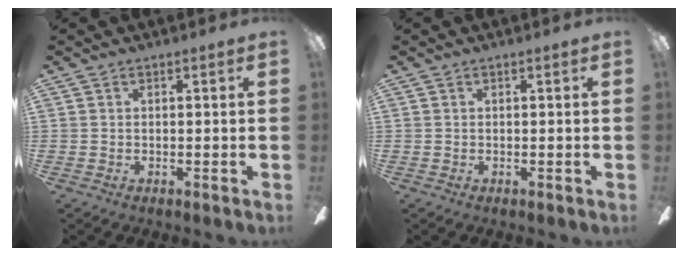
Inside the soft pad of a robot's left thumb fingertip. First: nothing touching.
{"total": 0.0}